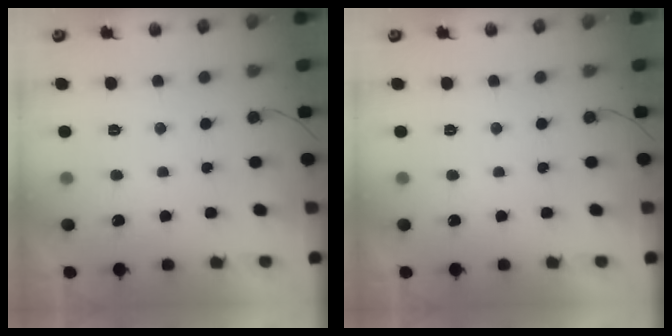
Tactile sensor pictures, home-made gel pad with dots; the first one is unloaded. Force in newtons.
{"total": 0.0}